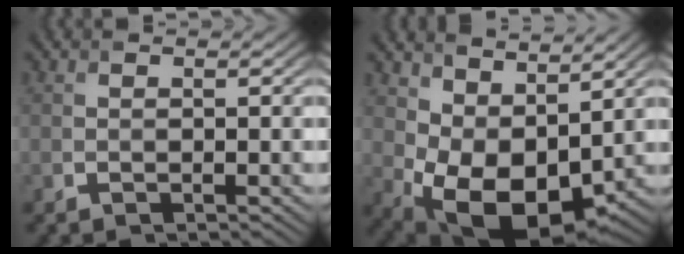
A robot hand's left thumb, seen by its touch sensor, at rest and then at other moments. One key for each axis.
{"total": 10.8, "fx": 1.8, "fy": 6.8, "fz": 8.2, "tx": -0.161, "ty": -0.025, "tz": 0.041}